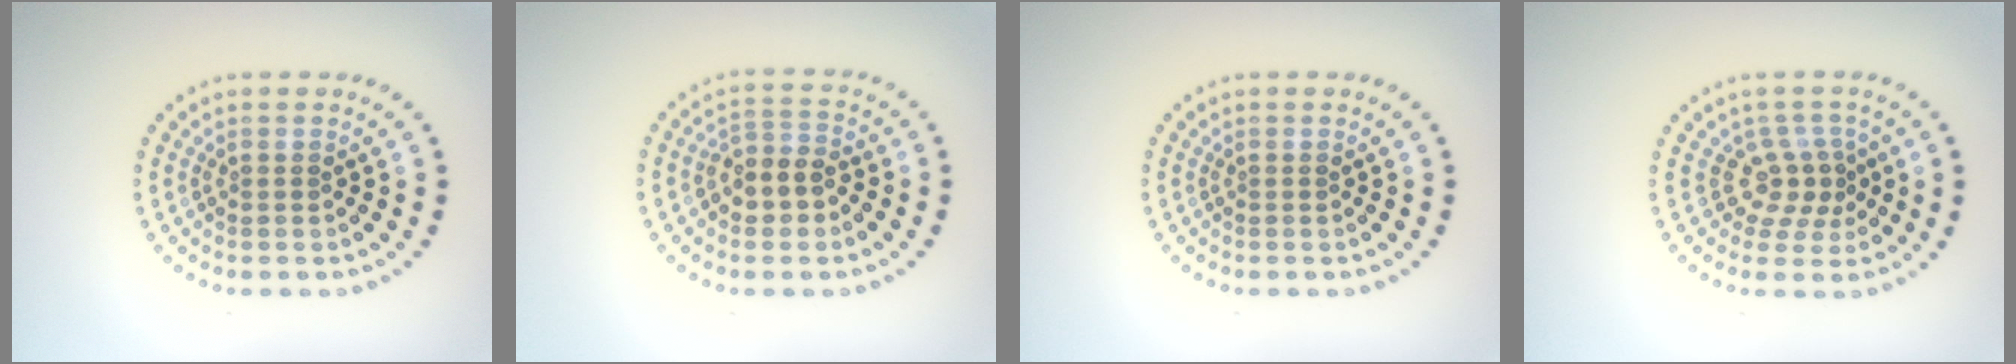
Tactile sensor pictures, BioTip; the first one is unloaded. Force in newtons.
{"total": 3.2, "press": 2.9, "slide": 1.3}
{"total": 0.0}
{"total": 2.9, "press": 2.1, "slide": 2.0}